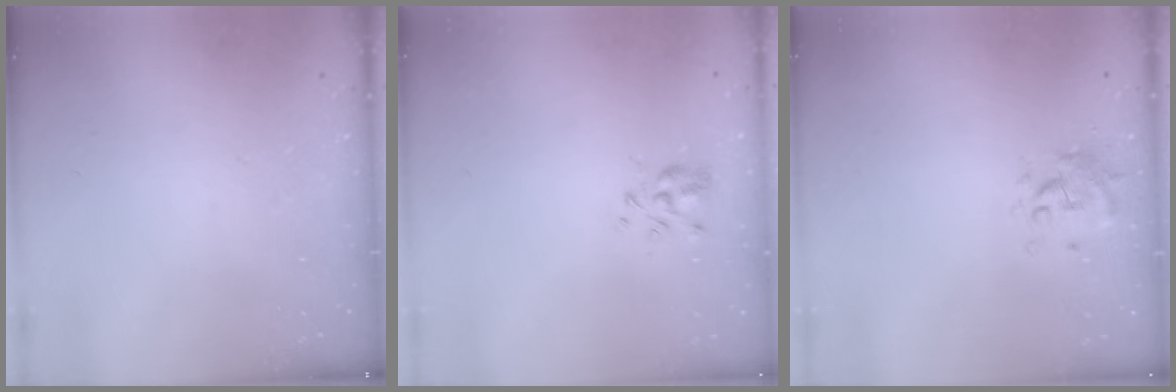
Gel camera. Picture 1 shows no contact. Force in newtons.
{"total": 4.1, "press": 3.9, "slide": 1.4}
{"total": 0.9, "press": 0.9, "slide": 0.2}